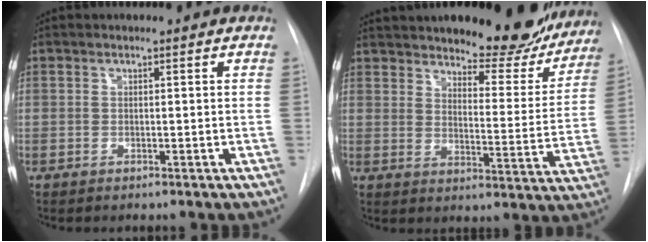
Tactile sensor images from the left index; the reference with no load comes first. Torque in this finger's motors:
{"motor_torque": [0.41, -0.79, 0.84, 0.15]}